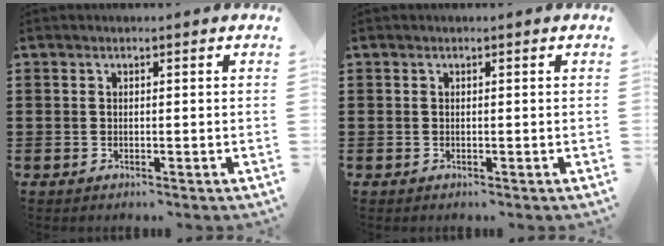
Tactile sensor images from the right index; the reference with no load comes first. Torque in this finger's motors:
{"motor_torque": [0.00, 0.00, 0.00, 0.00]}